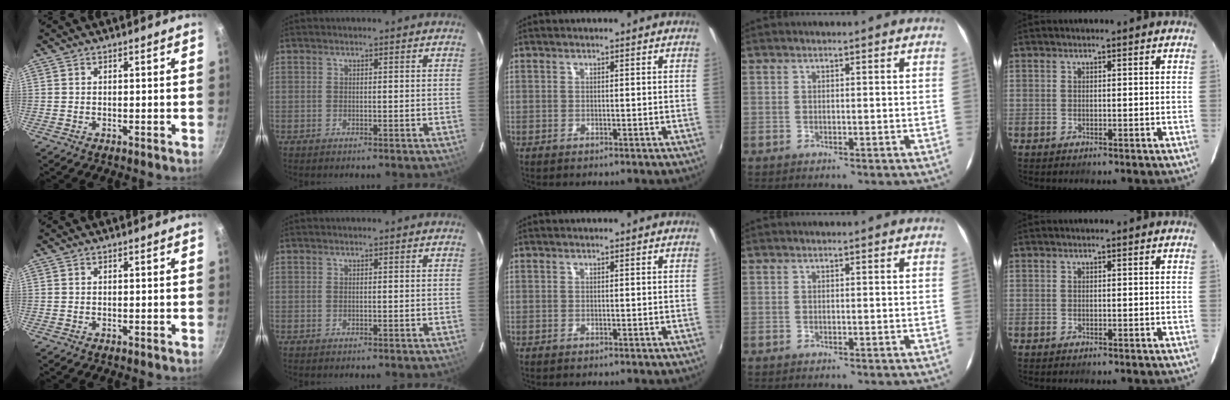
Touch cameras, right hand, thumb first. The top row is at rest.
{}